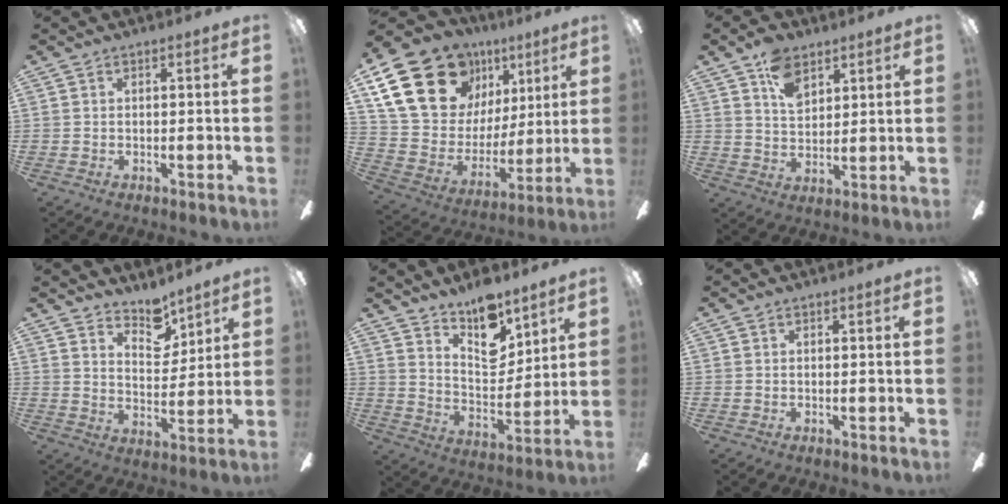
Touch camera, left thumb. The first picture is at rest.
{"total": 25.7, "force": [13.8, 17.0, 13.4], "torque": [-0.244, -0.065, 0.269]}
{"total": 8.9, "force": [5.4, 5.5, 4.4], "torque": [-0.071, -0.014, 0.100]}
{"total": 7.8, "force": [6.6, 3.4, 2.5], "torque": [-0.032, -0.043, 0.119]}
{"total": 12.8, "force": [10.1, 5.5, 5.6], "torque": [-0.078, -0.070, 0.183]}
{"total": 0.0}